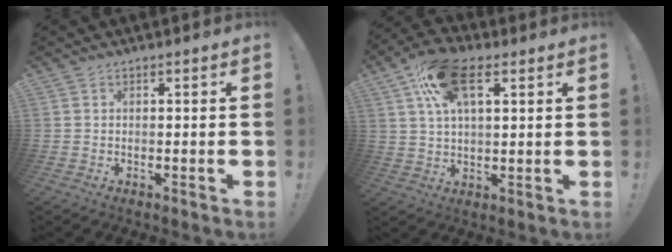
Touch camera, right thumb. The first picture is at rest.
{"total": 14.7, "force": [6.2, 7.7, 10.8], "torque": [-0.184, -0.003, 0.111]}